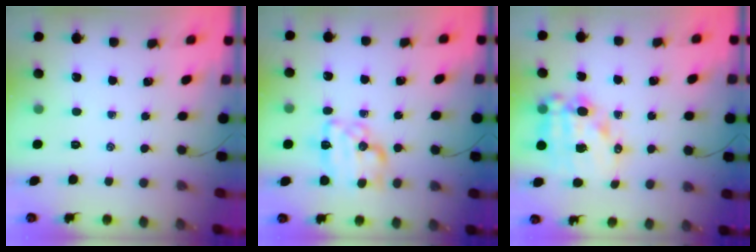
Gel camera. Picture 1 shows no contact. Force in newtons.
{"total": 13.1, "press": 13.1, "slide": 0.4}
{"total": 14.6, "press": 14.3, "slide": 3.0}